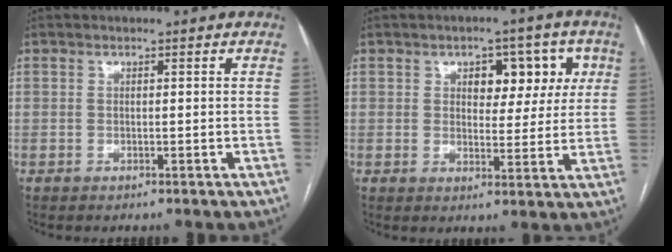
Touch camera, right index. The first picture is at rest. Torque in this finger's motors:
{"motor_torque": [0.16, 0.09, 0.10, 0.04]}